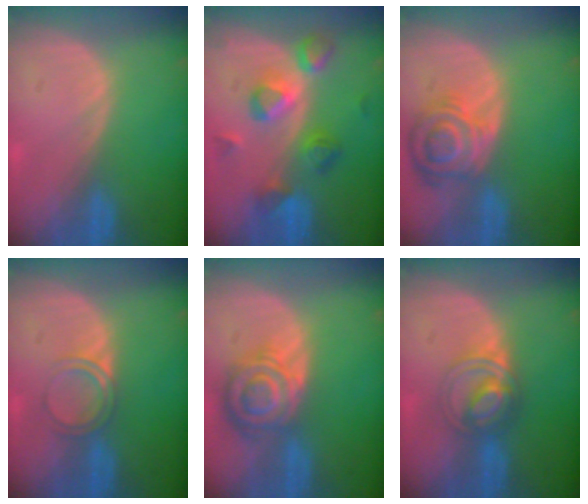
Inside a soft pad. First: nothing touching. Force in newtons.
{"total": 7.4, "press": 7.4, "slide": 0.8}
{"total": 8.3, "press": 7.3, "slide": 3.9}
{"total": 3.0, "press": 3.0, "slide": 0.3}
{"total": 8.2, "press": 7.1, "slide": 4.1}
{"total": 5.9, "press": 5.4, "slide": 2.2}